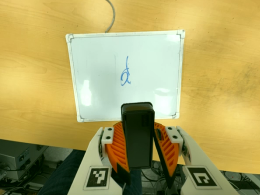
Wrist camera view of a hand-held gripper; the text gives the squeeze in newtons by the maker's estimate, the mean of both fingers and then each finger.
{"total": 8.8, "left": 9.8, "right": 7.8}